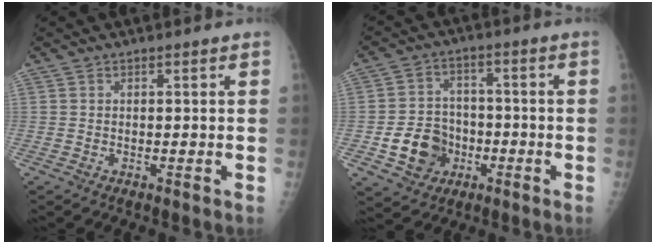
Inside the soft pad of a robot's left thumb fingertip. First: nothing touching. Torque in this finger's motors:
{"motor_torque": [-0.05, 0.10, 0.34, 0.23, 0.03]}